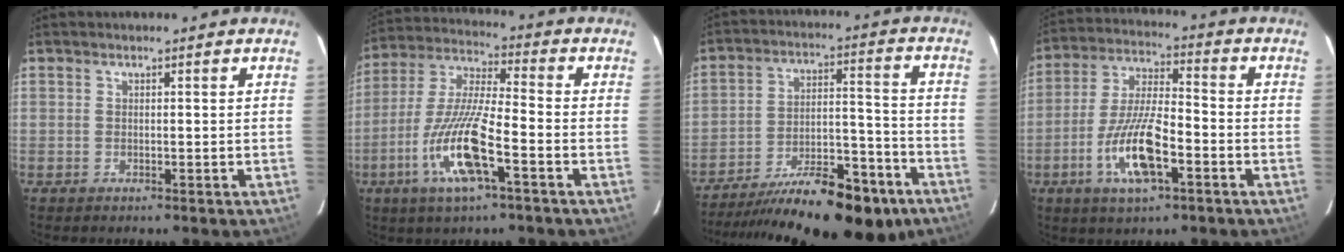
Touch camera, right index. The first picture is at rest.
{"total": 13.9, "force": [-5.4, 1.6, 12.7], "torque": [-0.263, -0.011, -0.104]}
{"total": 19.9, "force": [-14.8, 4.8, 12.4], "torque": [-0.155, 0.017, -0.237]}
{"total": 12.1, "force": [-4.7, 2.8, 10.8], "torque": [-0.218, -0.003, -0.085]}